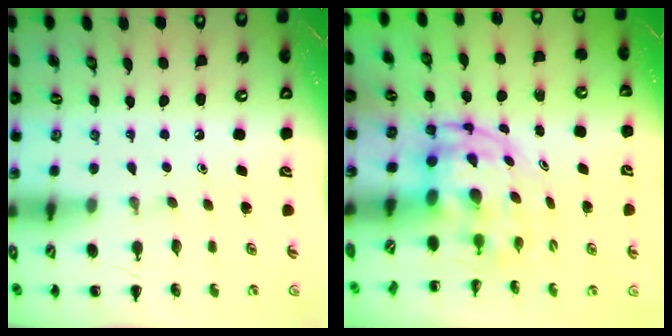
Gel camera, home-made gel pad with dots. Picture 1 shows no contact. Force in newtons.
{"total": 3.9, "press": 3.9, "slide": 0.8}